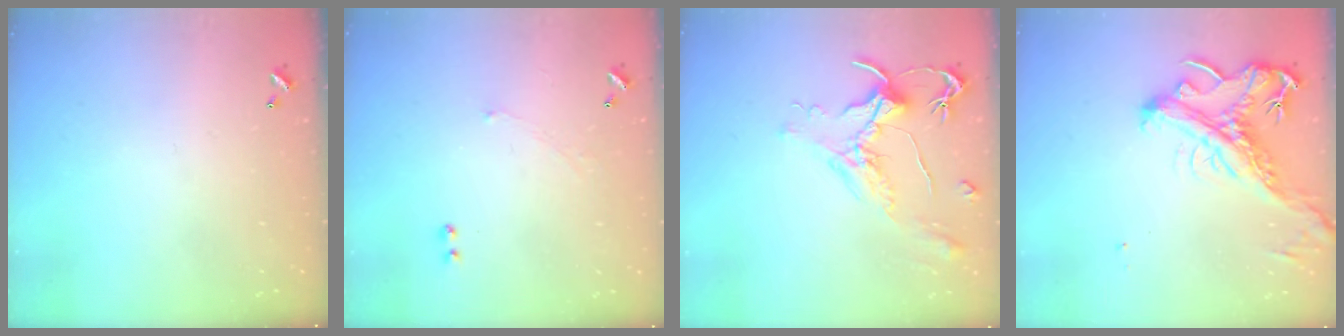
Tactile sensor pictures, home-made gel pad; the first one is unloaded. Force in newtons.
{"total": 1.0, "press": 0.7, "slide": 0.6}
{"total": 1.6, "press": 1.5, "slide": 0.7}
{"total": 2.6, "press": 2.2, "slide": 1.4}